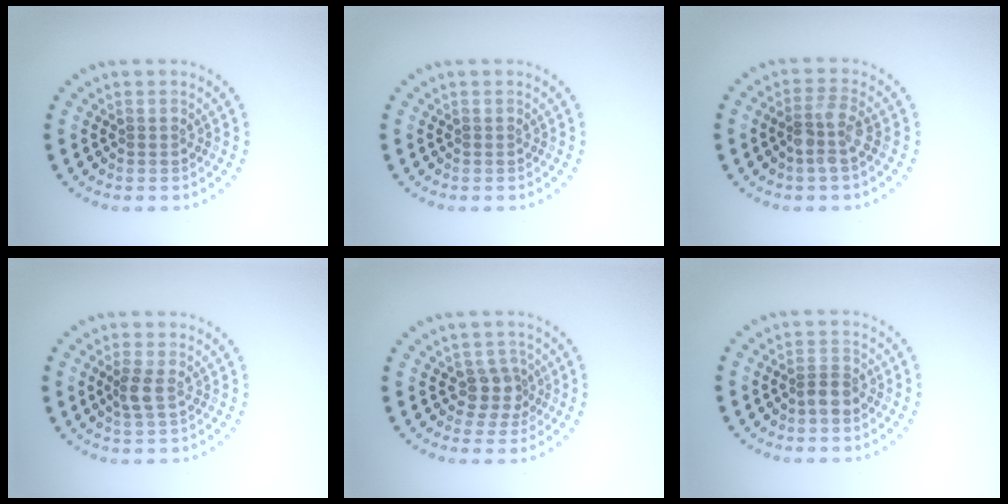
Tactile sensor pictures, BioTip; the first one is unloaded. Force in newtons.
{"total": 0.0}
{"total": 2.5, "press": 2.0, "slide": 1.5}
{"total": 1.5, "press": 1.4, "slide": 0.7}
{"total": 2.4, "press": 2.0, "slide": 1.4}
{"total": 1.9, "press": 1.5, "slide": 1.1}